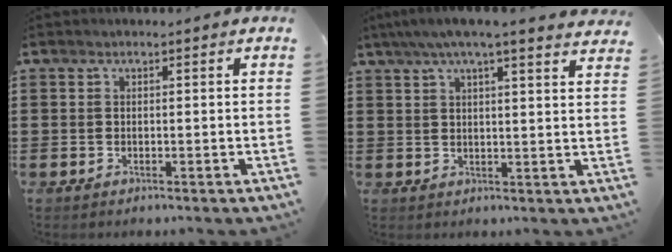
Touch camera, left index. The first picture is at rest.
{"total": 4.8, "force": [3.9, 0.0, 2.8], "torque": [-0.067, -0.011, 0.066]}